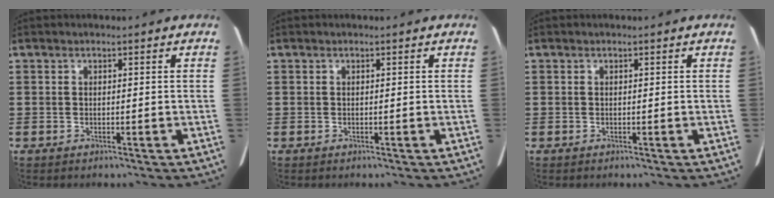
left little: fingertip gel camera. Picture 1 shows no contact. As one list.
[{"total": 0.0}, {"total": 0.0}]